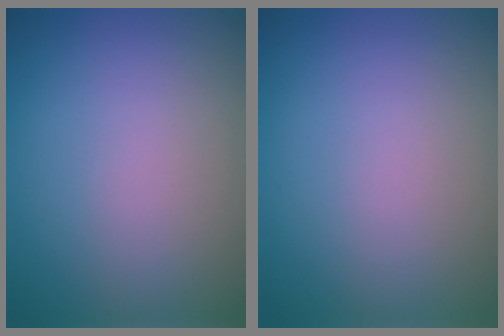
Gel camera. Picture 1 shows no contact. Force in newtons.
{"total": 0.0}